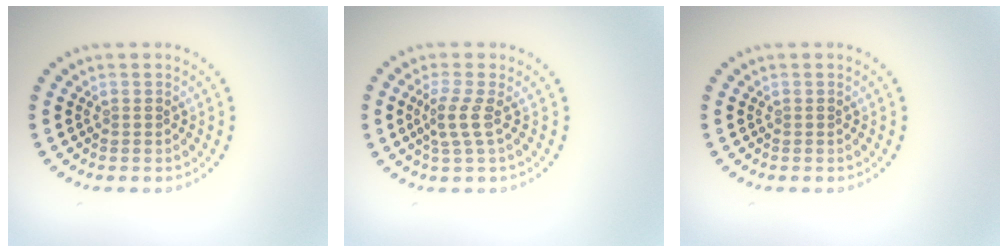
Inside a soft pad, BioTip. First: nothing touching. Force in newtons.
{"total": 2.2, "press": 1.5, "slide": 1.6}
{"total": 0.0}